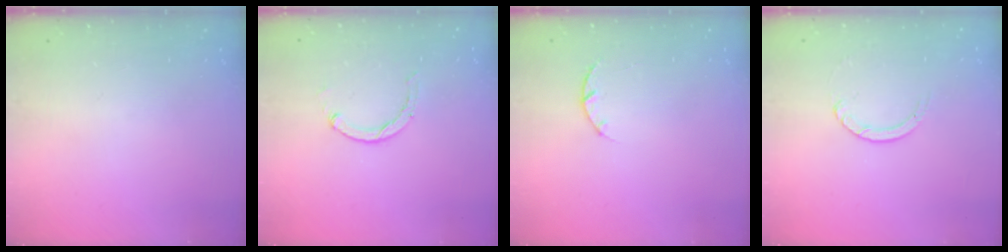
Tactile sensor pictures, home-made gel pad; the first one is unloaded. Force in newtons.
{"total": 0.8, "press": 0.8, "slide": 0.2}
{"total": 3.2, "press": 3.2, "slide": 0.5}
{"total": 2.4, "press": 2.4, "slide": 0.2}